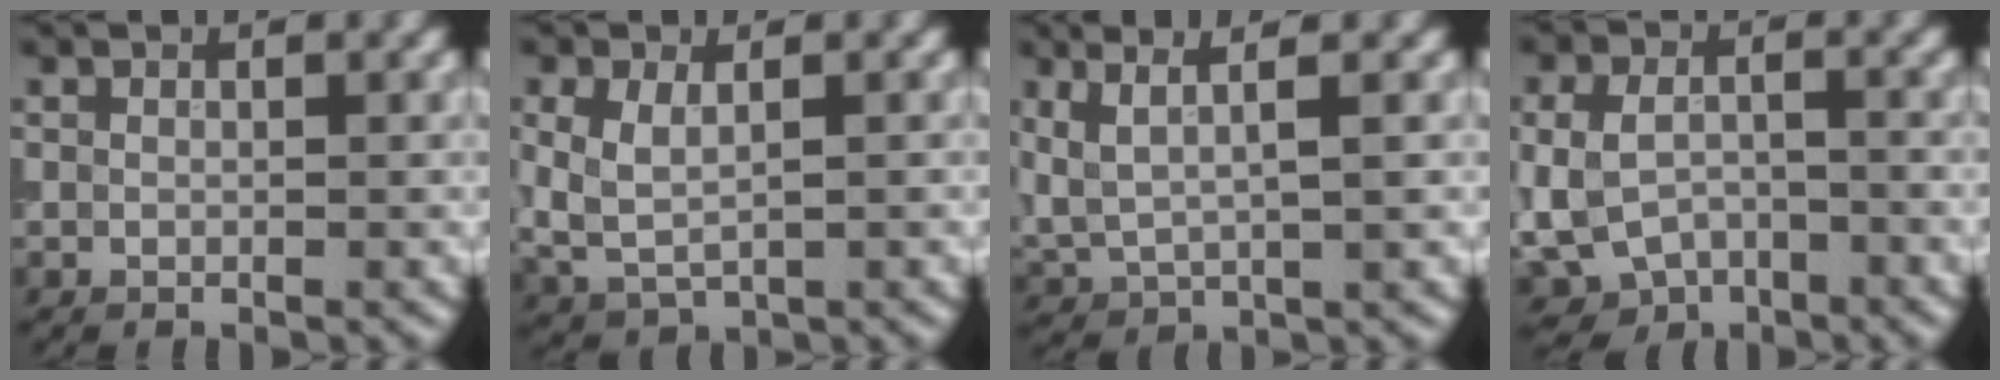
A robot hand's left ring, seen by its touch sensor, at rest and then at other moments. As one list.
[{"total": 3.0, "force": [0.5, 1.6, 2.5], "torque": [-0.057, -0.001, 0.013]}, {"total": 4.4, "force": [2.3, 1.0, 3.7], "torque": [-0.077, 0.006, 0.044]}, {"total": 5.5, "force": [-2.1, 3.9, 3.2], "torque": [-0.063, -0.012, -0.031]}]